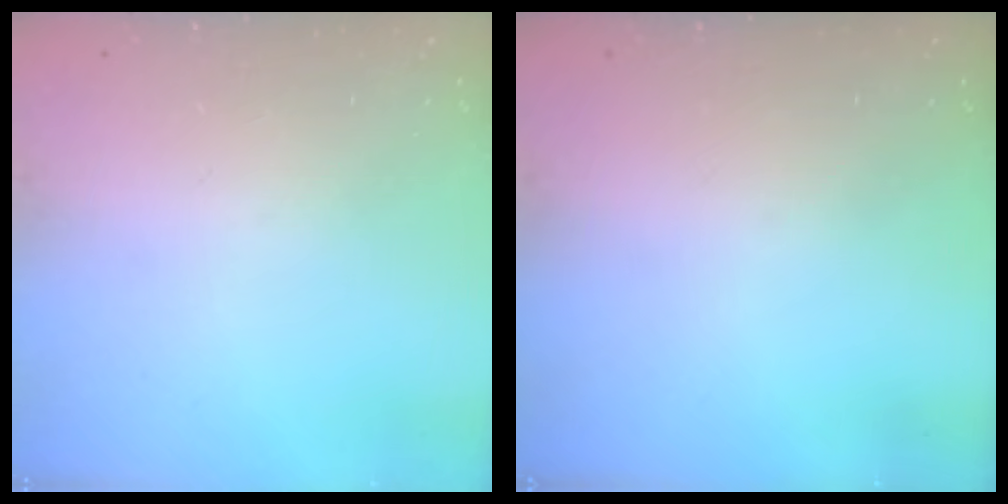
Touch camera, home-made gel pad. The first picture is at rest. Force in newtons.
{"total": 0.0}